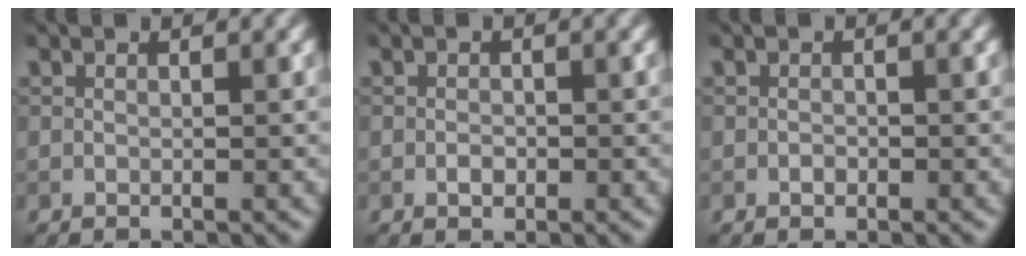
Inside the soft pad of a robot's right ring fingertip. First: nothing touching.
{"total": 1.0, "force": [-0.4, 0.6, 0.6], "torque": [-0.010, -0.001, -0.008]}
{"total": 0.6, "force": [-0.3, 0.4, 0.3], "torque": [-0.004, -0.001, -0.005]}